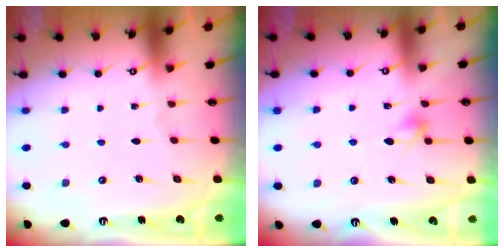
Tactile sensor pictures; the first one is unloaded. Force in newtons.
{"total": 6.6, "press": 6.4, "slide": 1.4}